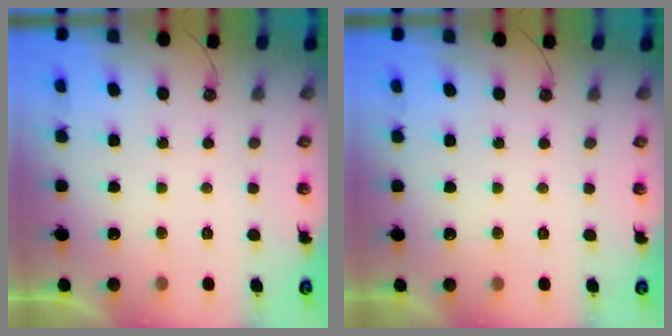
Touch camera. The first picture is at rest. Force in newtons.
{"total": 0.0}